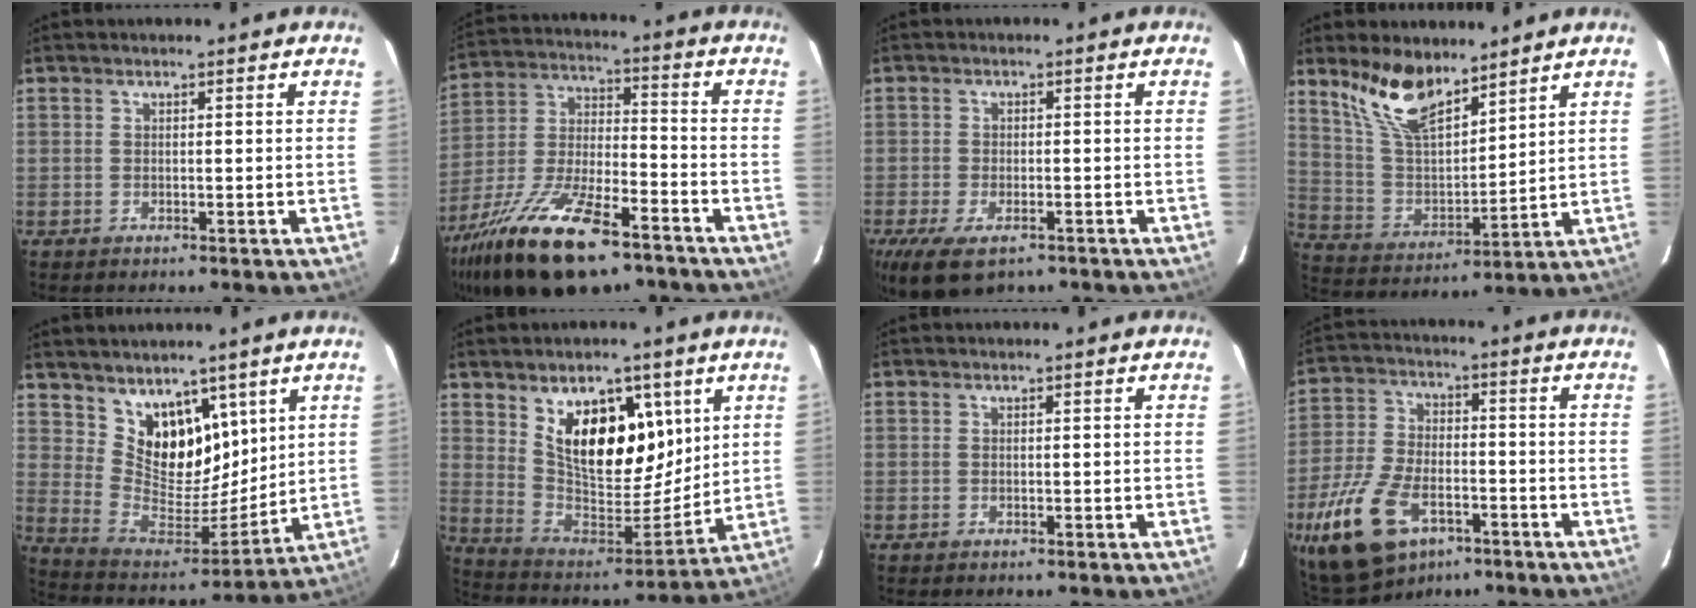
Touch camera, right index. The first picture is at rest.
{"total": 23.9, "force": [-15.3, 9.0, 15.9], "torque": [-0.315, -0.033, -0.261]}
{"total": 9.3, "force": [-5.8, 4.3, 5.8], "torque": [-0.137, -0.033, -0.099]}
{"total": 13.2, "force": [9.7, 5.0, 7.3], "torque": [-0.145, 0.009, 0.199]}
{"total": 14.0, "force": [8.8, 8.6, 6.7], "torque": [-0.120, -0.008, 0.176]}
{"total": 17.5, "force": [8.0, 9.6, 12.3], "torque": [-0.210, -0.008, 0.155]}
{"total": 0.0}
{"total": 17.3, "force": [-9.2, 9.5, 11.1], "torque": [-0.254, -0.022, -0.164]}